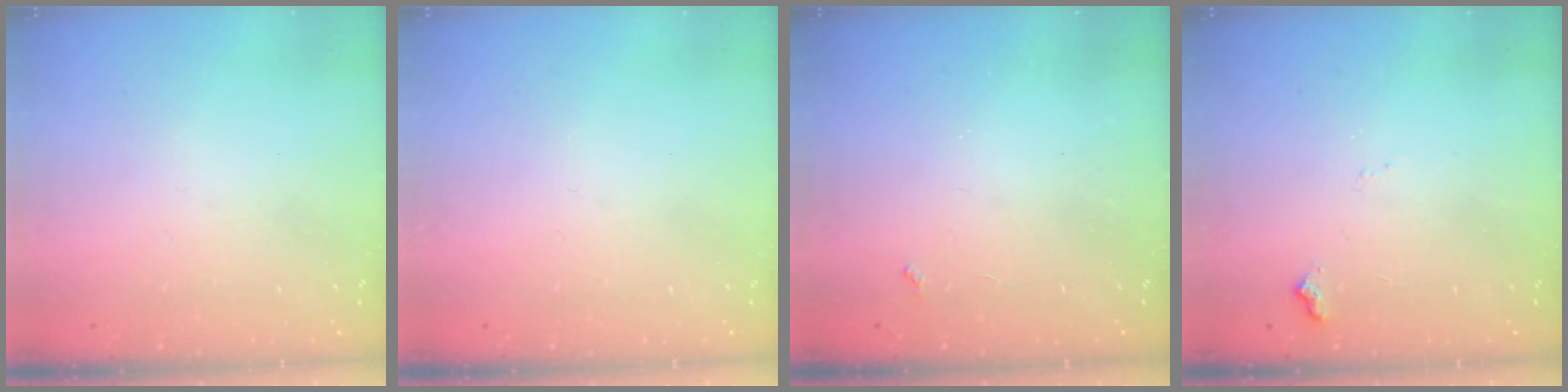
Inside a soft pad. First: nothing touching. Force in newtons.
{"total": 0.0}
{"total": 2.2, "press": 2.1, "slide": 0.4}
{"total": 6.4, "press": 6.4, "slide": 0.7}